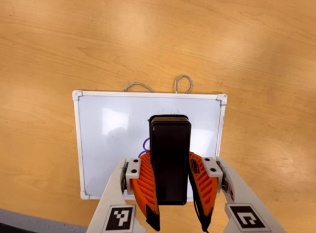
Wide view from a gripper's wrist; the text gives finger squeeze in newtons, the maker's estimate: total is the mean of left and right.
{"total": 9.7, "left": 7.7, "right": 11.7}